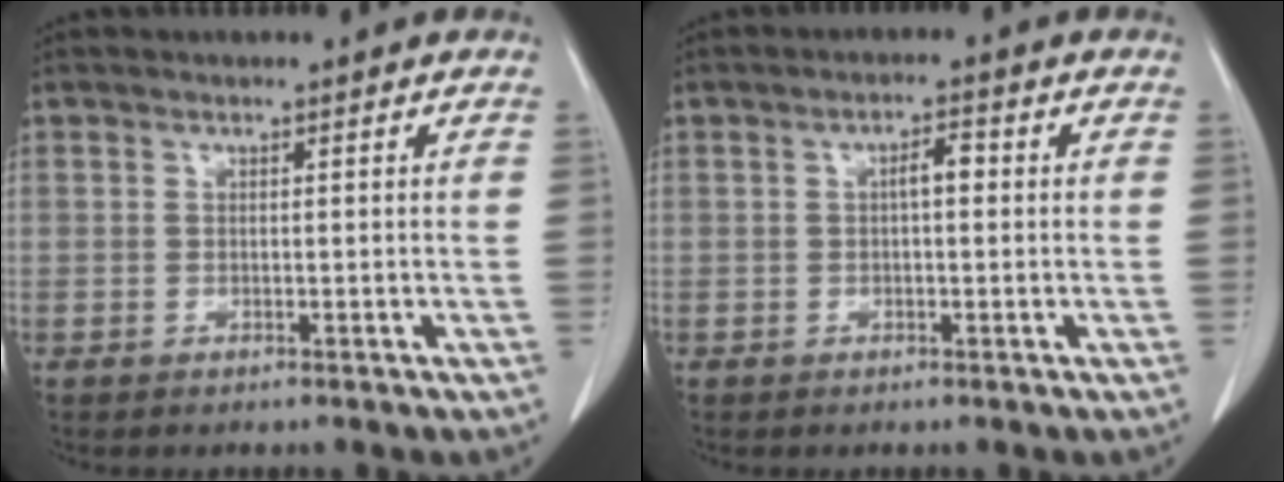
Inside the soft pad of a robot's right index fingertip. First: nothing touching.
{"total": 2.6, "force": [0.2, 0.8, 2.5], "torque": [-0.039, 0.007, 0.002]}